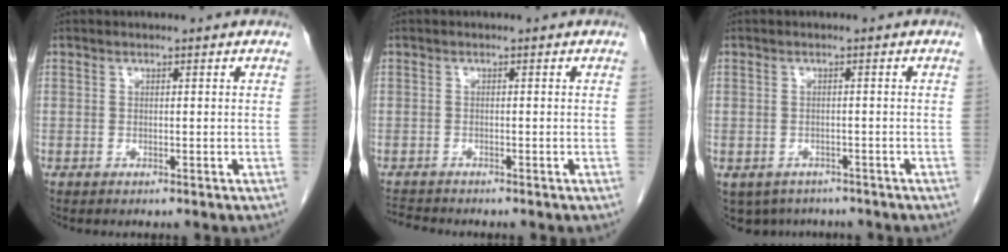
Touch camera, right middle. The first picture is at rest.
{"total": 2.0, "force": [-2.0, -0.1, 0.0], "torque": [-0.002, -0.012, -0.036]}
{"total": 6.1, "force": [-4.7, 3.8, 1.2], "torque": [-0.016, -0.001, -0.060]}